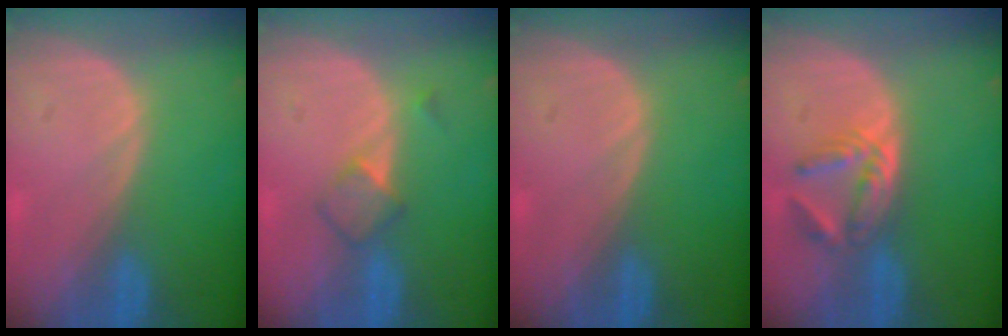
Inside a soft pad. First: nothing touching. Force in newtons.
{"total": 3.6, "press": 3.3, "slide": 1.2}
{"total": 0.0}
{"total": 5.8, "press": 5.0, "slide": 2.9}